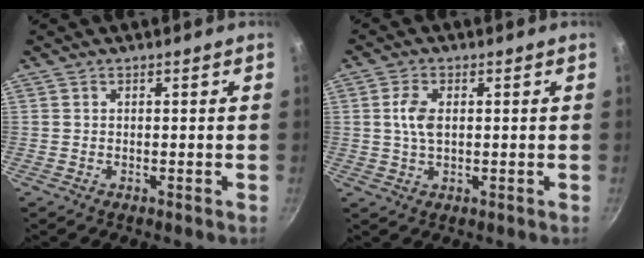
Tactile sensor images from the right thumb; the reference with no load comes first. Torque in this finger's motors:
{"motor_torque": [0.26, 0.48, 0.74, -0.13, 0.24]}